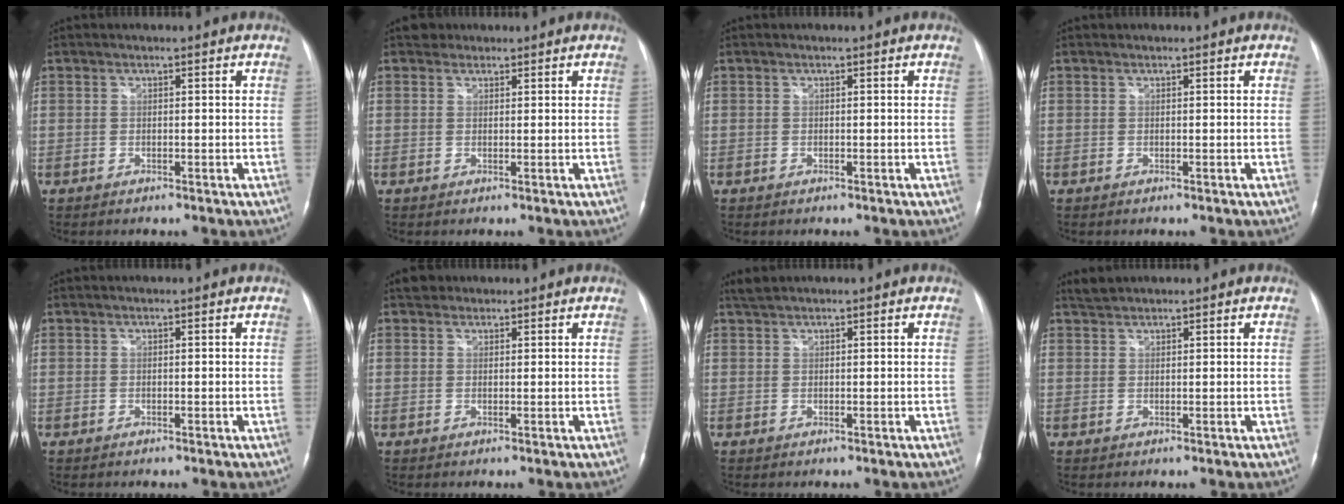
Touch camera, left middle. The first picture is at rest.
{"total": 1.6, "force": [1.2, 1.0, -0.2], "torque": [0.009, 0.008, 0.014]}
{"total": 0.0}
{"total": 0.0}
{"total": 0.0}
{"total": 1.8, "force": [1.3, 1.2, 0.1], "torque": [0.001, 0.013, 0.017]}
{"total": 1.5, "force": [1.4, 0.1, 0.4], "torque": [-0.013, 0.011, 0.031]}
{"total": 1.5, "force": [1.5, 0.2, 0.1], "torque": [-0.007, 0.008, 0.032]}